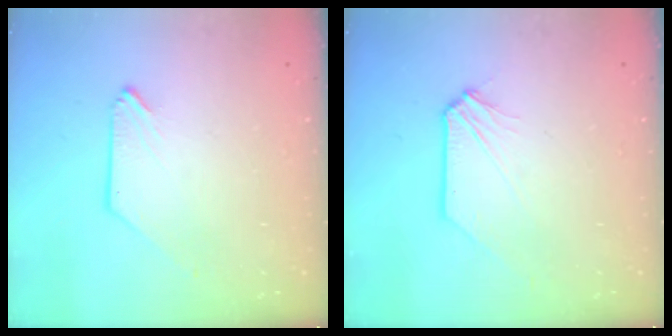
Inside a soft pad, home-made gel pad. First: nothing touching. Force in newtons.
{"total": 1.0, "press": 1.0, "slide": 0.1}